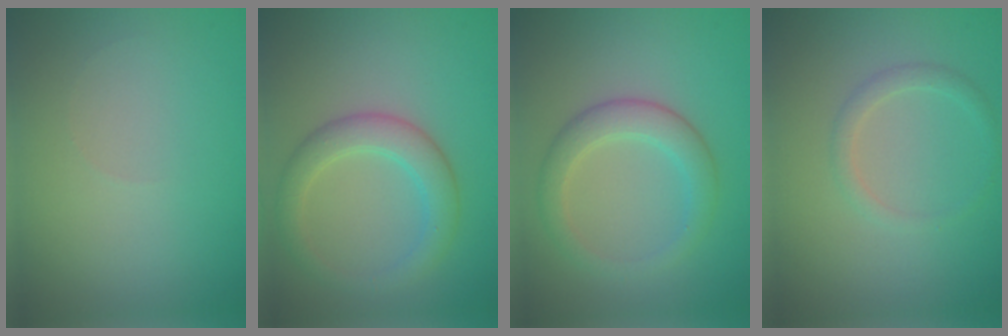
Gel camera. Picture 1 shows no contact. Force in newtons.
{"total": 3.7, "press": 3.7, "slide": 0.2}
{"total": 3.3, "press": 3.3, "slide": 0.1}
{"total": 1.5, "press": 1.5, "slide": 0.2}